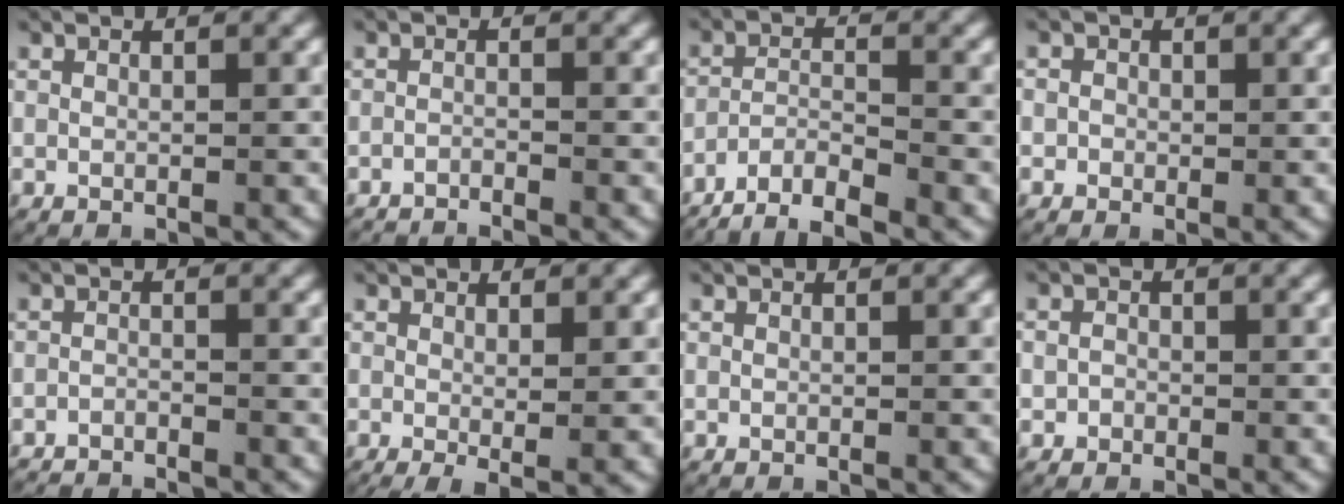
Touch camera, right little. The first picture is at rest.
{"total": 2.2, "force": [-2.2, 0.3, 0.1], "torque": [-0.007, -0.012, -0.035]}
{"total": 7.7, "force": [-7.0, 2.6, 1.8], "torque": [-0.032, -0.023, -0.115]}
{"total": 1.5, "force": [-0.2, 1.4, 0.2], "torque": [-0.002, 0.000, -0.007]}
{"total": 2.7, "force": [-2.7, 0.5, 0.1], "torque": [-0.007, -0.014, -0.044]}
{"total": 1.8, "force": [-0.3, 0.5, 1.7], "torque": [-0.022, -0.013, -0.001]}
{"total": 0.0}
{"total": 1.4, "force": [-0.5, 1.3, 0.1], "torque": [-0.003, -0.005, -0.009]}